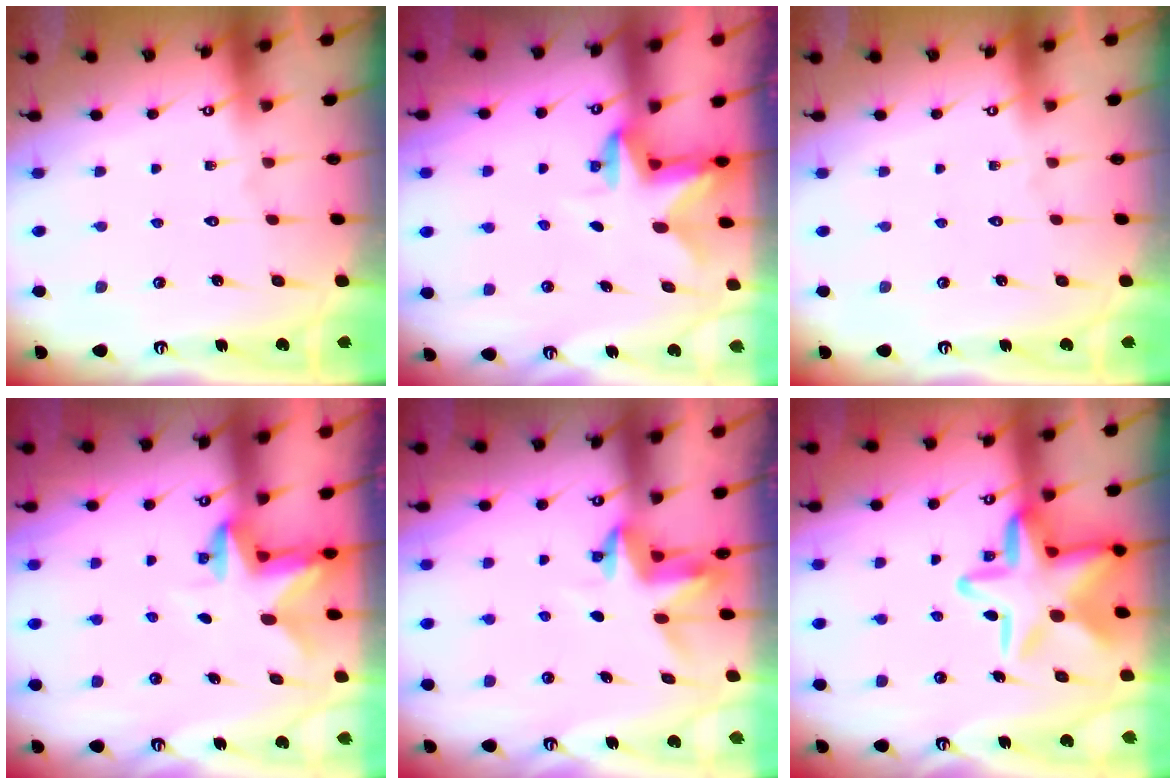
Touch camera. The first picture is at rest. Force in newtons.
{"total": 2.5, "press": 2.5, "slide": 0.5}
{"total": 0.0}
{"total": 2.7, "press": 2.7, "slide": 0.5}
{"total": 4.0, "press": 4.0, "slide": 0.3}
{"total": 18.0, "press": 17.9, "slide": 2.0}